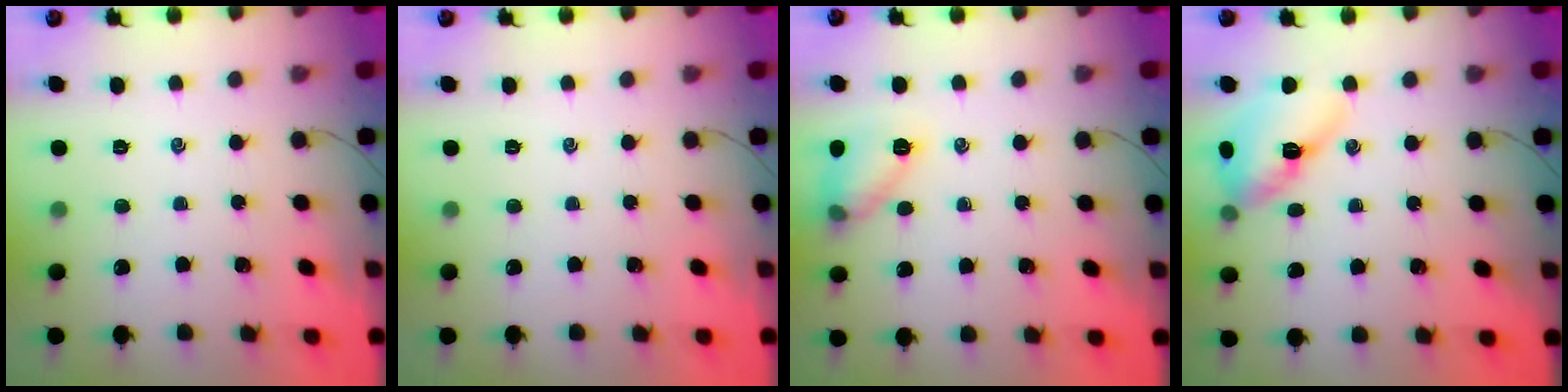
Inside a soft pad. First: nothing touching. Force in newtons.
{"total": 0.0}
{"total": 10.3, "press": 10.2, "slide": 1.3}
{"total": 15.0, "press": 14.8, "slide": 2.2}